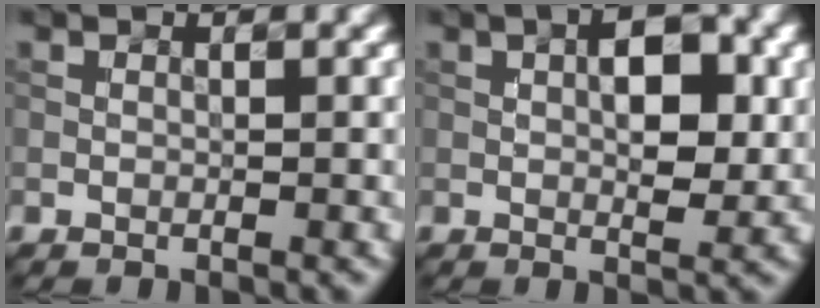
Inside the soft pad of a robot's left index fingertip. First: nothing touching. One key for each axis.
{"total": 4.7, "fx": 0.7, "fy": 2.0, "fz": 4.2, "tx": -0.063, "ty": 0.003, "tz": 0.010}